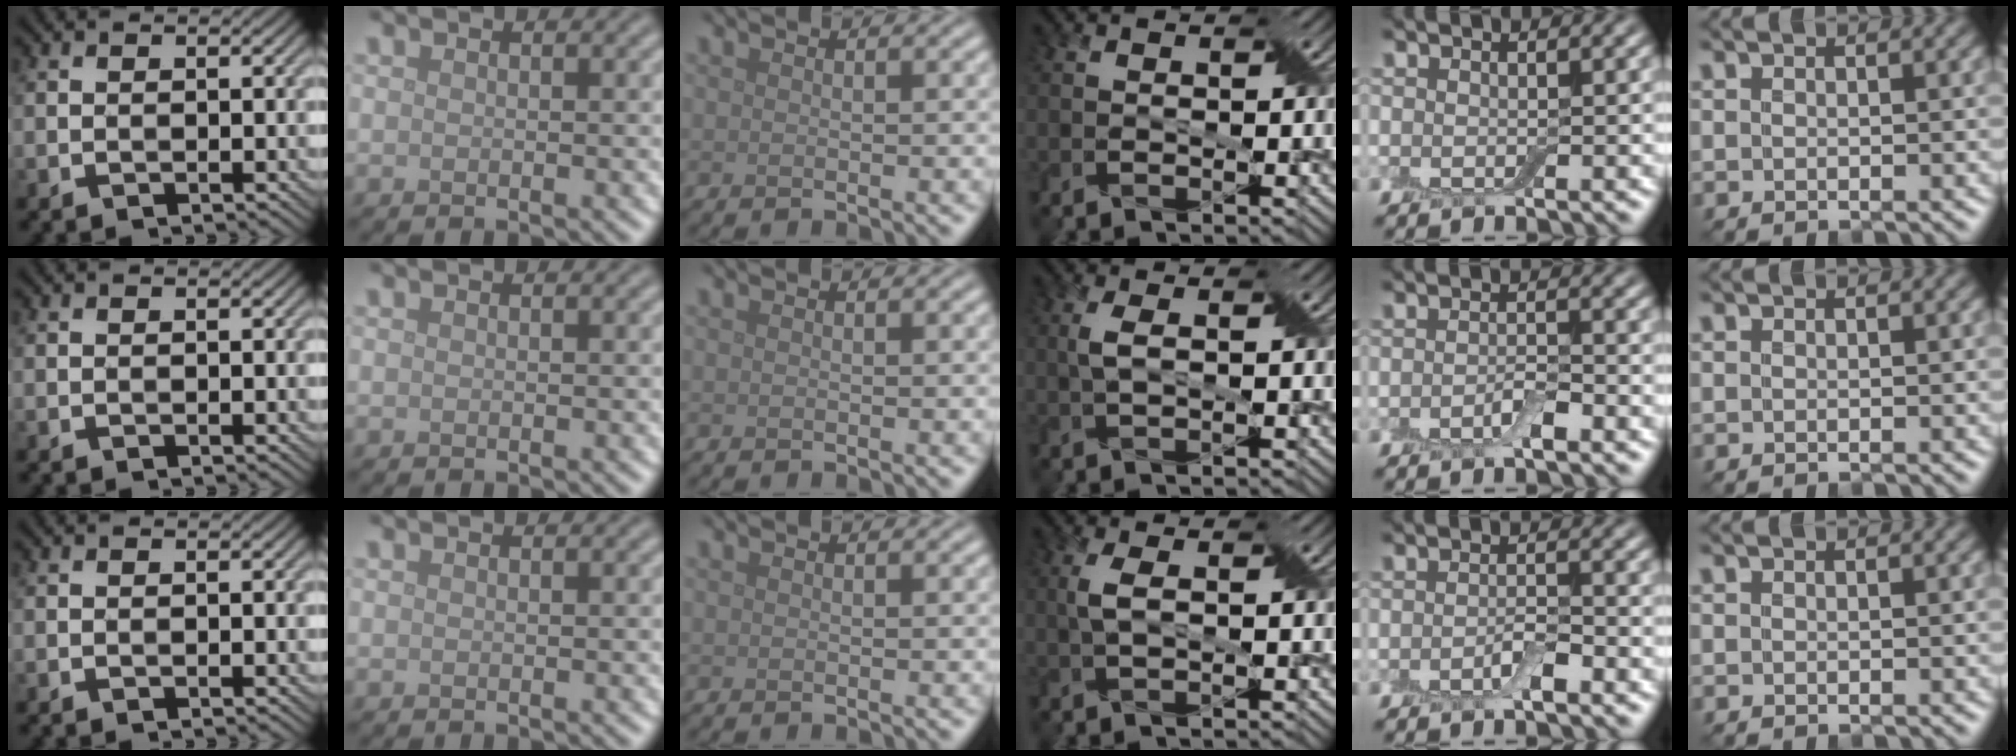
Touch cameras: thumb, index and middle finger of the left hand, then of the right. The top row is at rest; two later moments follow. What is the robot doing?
{"motion": "shake", "object": "box of matches"}